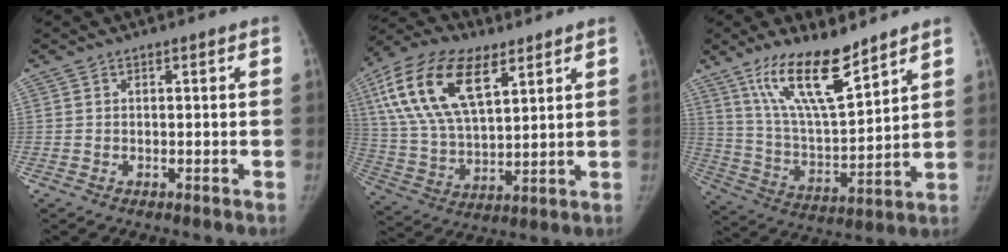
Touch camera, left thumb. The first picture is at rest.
{"total": 20.4, "force": [9.3, 10.1, 15.1], "torque": [-0.283, -0.015, 0.173]}
{"total": 16.2, "force": [11.0, 4.4, 11.0], "torque": [-0.177, -0.066, 0.215]}